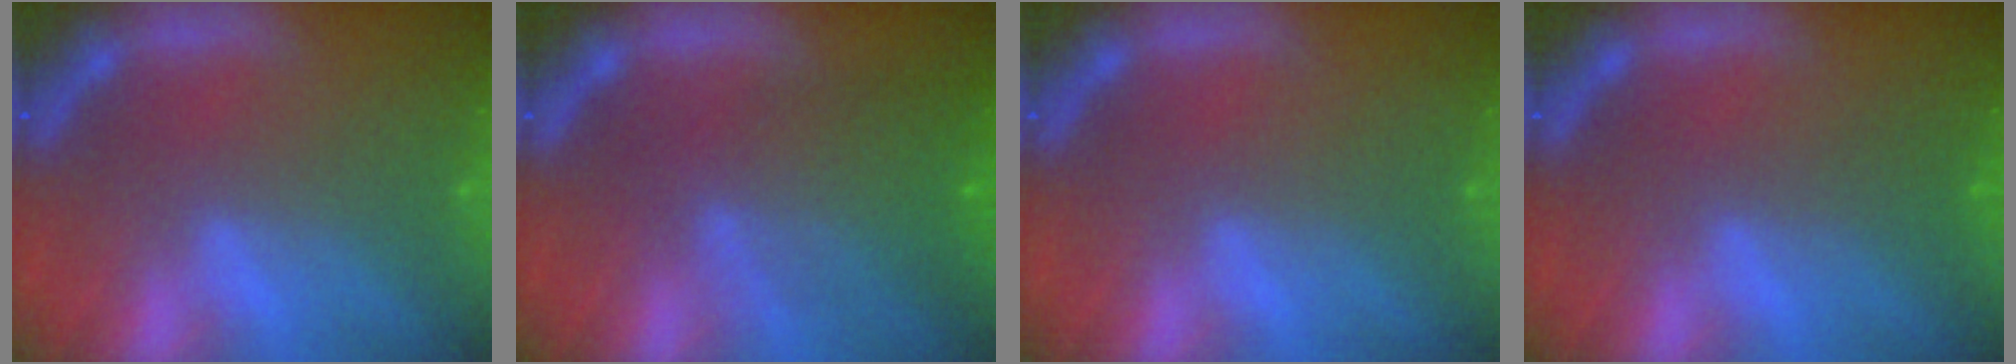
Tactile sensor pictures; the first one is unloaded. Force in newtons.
{"total": 6.6}
{"total": 0.0}
{"total": 1.0}